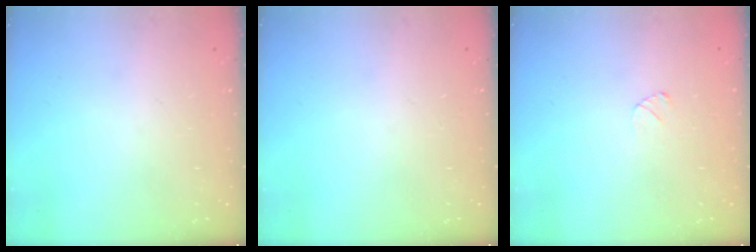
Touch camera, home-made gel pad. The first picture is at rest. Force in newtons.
{"total": 0.0}
{"total": 2.6, "press": 2.6, "slide": 0.3}